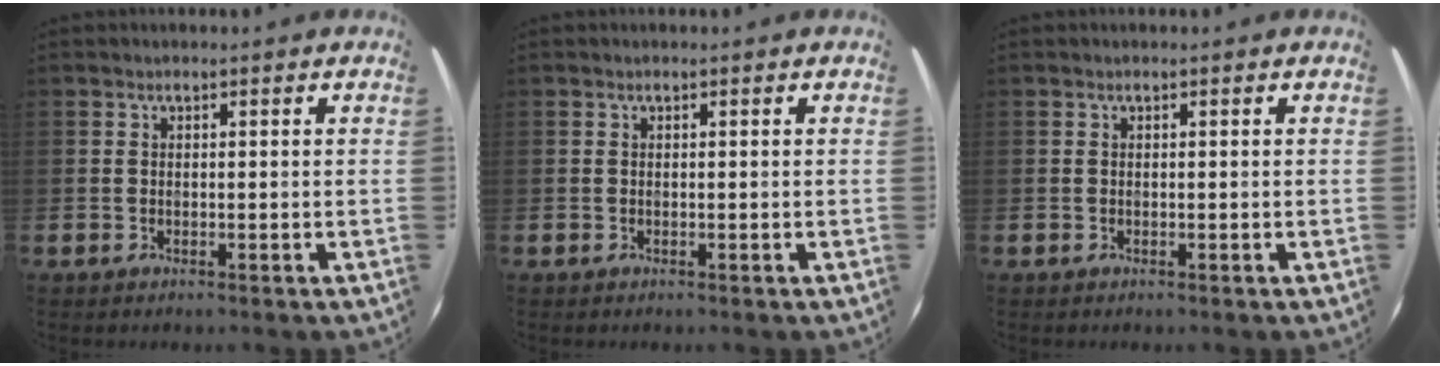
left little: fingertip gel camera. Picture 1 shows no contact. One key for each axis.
{"total": 0.0}
{"total": 0.0}